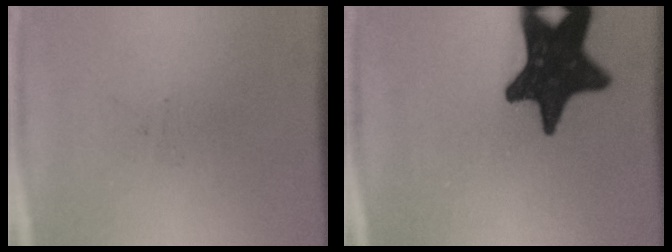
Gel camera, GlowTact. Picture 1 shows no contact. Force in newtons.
{"total": 19.2}